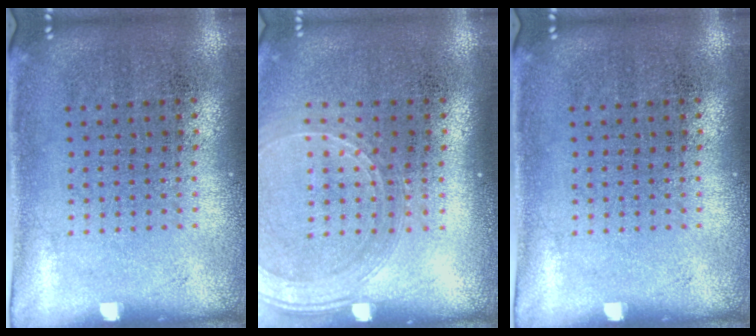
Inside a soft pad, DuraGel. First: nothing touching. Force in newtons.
{"total": 1.7, "press": 1.5, "slide": 0.7}
{"total": 0.0}